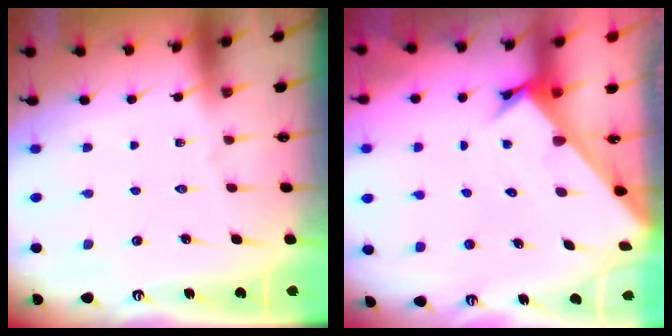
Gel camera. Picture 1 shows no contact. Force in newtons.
{"total": 2.6, "press": 2.6, "slide": 0.2}